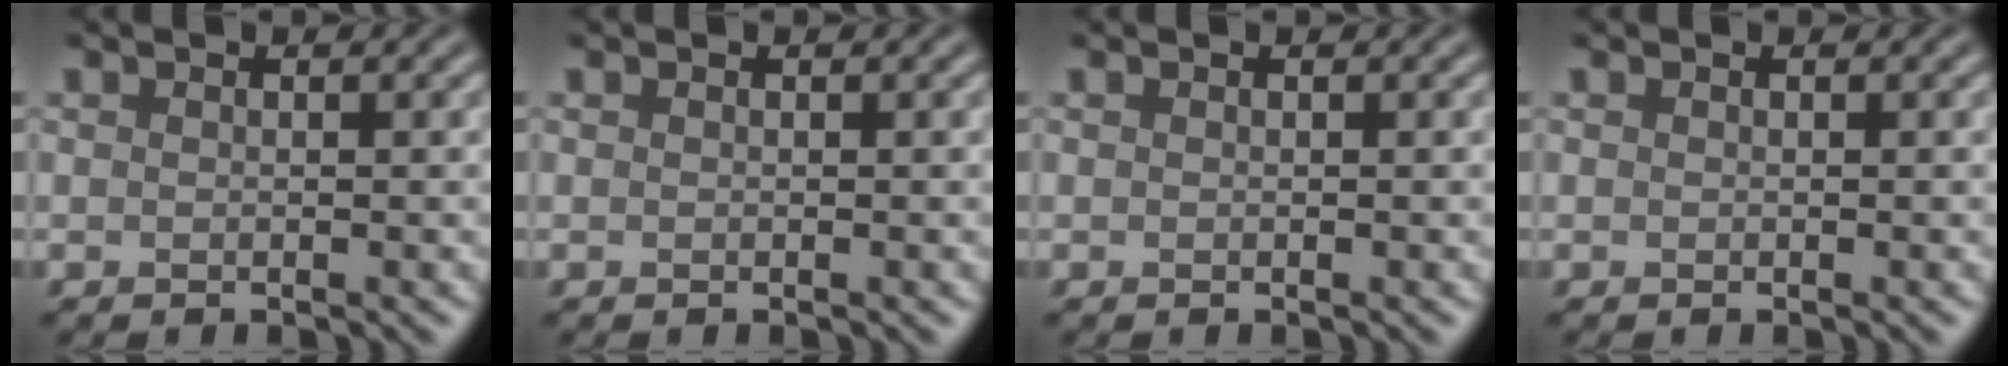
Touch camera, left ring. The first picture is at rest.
{"total": 0.0}
{"total": 0.0}
{"total": 0.0}